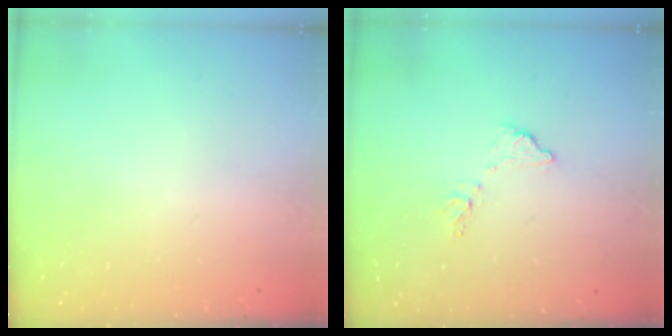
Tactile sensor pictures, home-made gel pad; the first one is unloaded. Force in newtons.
{"total": 7.4, "press": 7.4, "slide": 0.4}